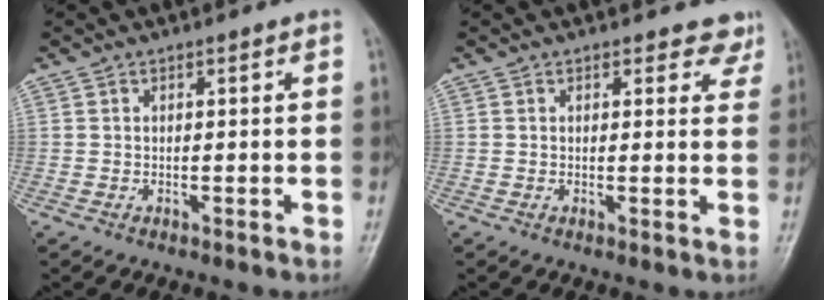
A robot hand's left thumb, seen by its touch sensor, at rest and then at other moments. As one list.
[{"total": 3.7, "force": [3.1, 2.0, 0.6], "torque": [0.028, -0.017, 0.019]}]